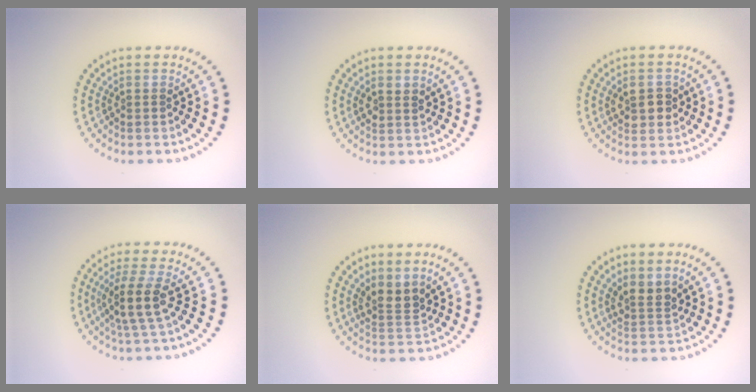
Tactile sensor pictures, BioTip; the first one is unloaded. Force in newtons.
{"total": 1.3, "press": 1.2, "slide": 0.6}
{"total": 2.5, "press": 2.5, "slide": 0.4}
{"total": 3.4, "press": 2.7, "slide": 2.1}
{"total": 2.5, "press": 2.0, "slide": 1.6}
{"total": 2.3, "press": 1.7, "slide": 1.6}